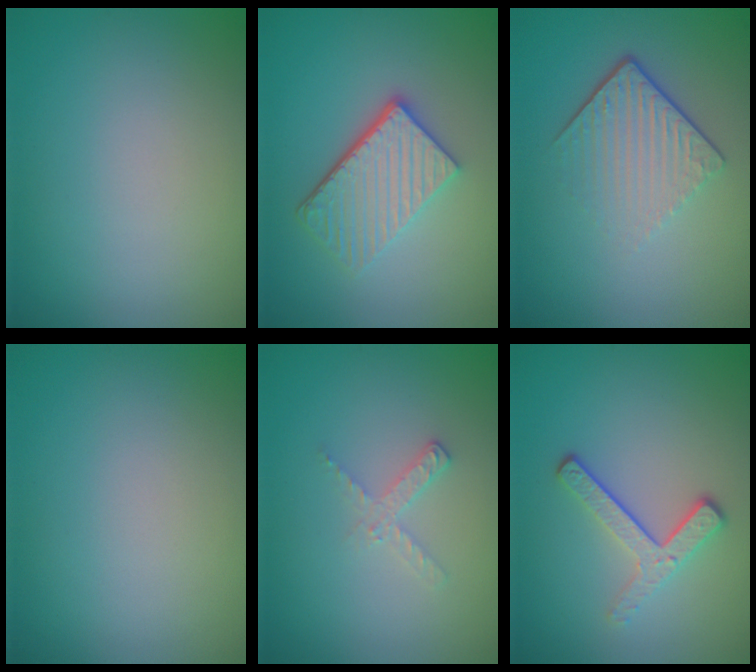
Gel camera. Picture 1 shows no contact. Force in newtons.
{"total": 4.7, "press": 3.5, "slide": 3.1}
{"total": 4.2, "press": 2.7, "slide": 3.3}
{"total": 0.0}
{"total": 1.4, "press": 1.4, "slide": 0.1}
{"total": 3.0, "press": 2.3, "slide": 2.0}